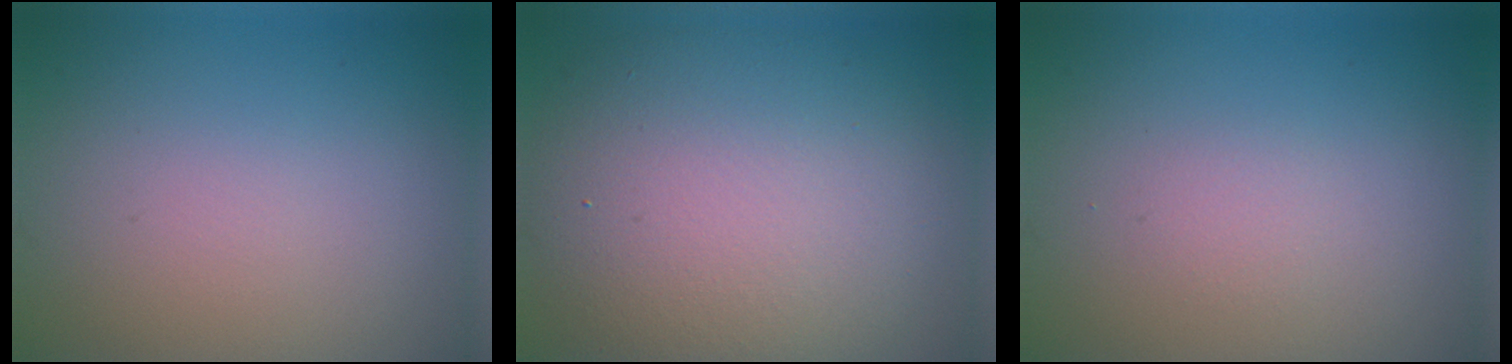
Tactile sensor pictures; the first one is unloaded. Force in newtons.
{"total": 10.9, "press": 10.8, "slide": 1.1}
{"total": 0.9, "press": 0.9, "slide": 0.0}